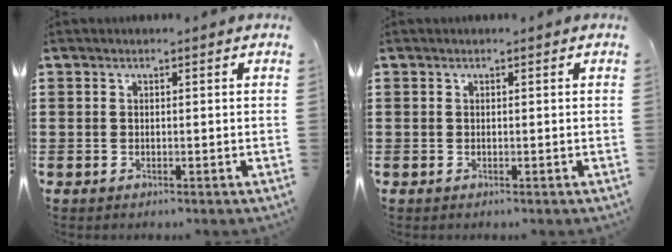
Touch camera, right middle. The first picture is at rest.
{"total": 0.0}